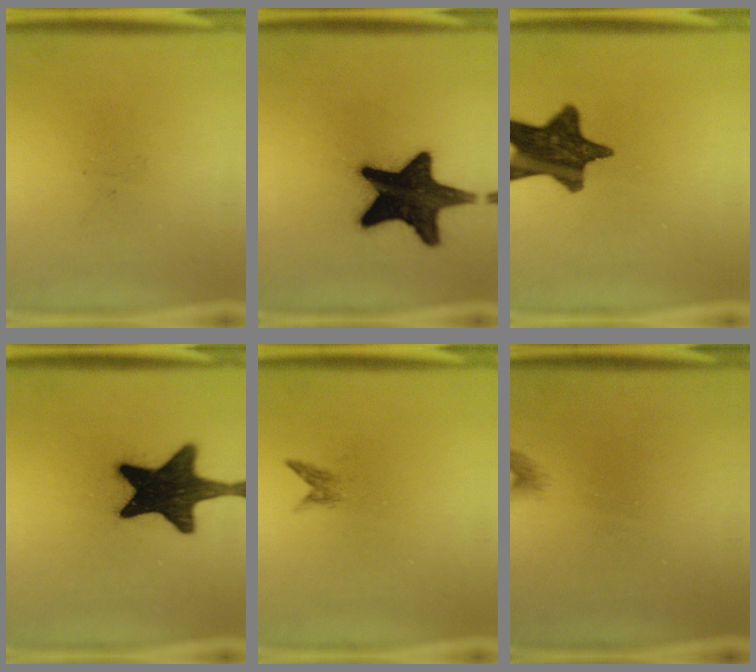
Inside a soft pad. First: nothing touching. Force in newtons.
{"total": 18.6}
{"total": 13.8}
{"total": 18.6}
{"total": 0.9}
{"total": 0.9}